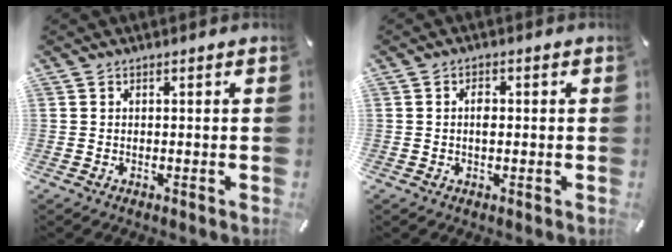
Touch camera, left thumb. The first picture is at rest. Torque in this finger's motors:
{"motor_torque": [0.07, -0.05, -0.01, -0.03, 0.01]}